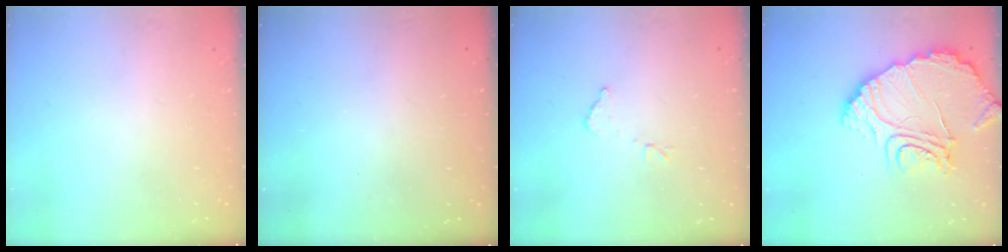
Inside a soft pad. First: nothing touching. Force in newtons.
{"total": 3.2, "press": 3.2, "slide": 0.1}
{"total": 7.0, "press": 7.0, "slide": 0.2}
{"total": 16.5, "press": 16.4, "slide": 1.9}